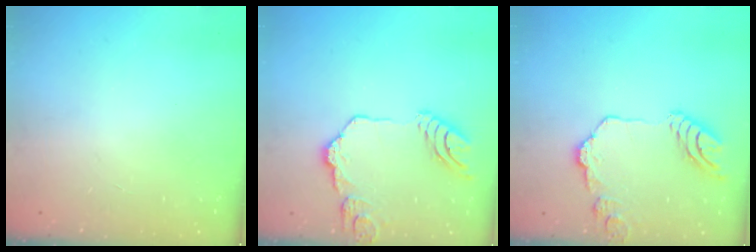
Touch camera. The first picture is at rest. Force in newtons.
{"total": 14.6, "press": 14.4, "slide": 1.9}
{"total": 14.2, "press": 14.1, "slide": 1.5}